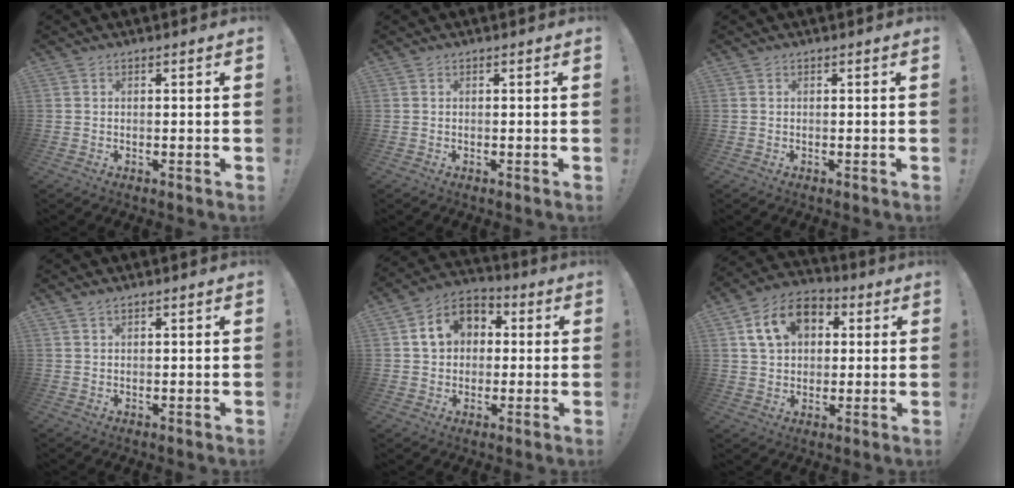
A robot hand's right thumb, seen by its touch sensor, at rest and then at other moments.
{"total": 0.0}
{"total": 0.0}
{"total": 1.1, "force": [1.0, 0.2, 0.6], "torque": [-0.006, -0.005, 0.017]}
{"total": 10.5, "force": [2.6, 8.7, 5.2], "torque": [-0.085, 0.011, 0.055]}
{"total": 13.8, "force": [5.1, 10.2, 7.7], "torque": [-0.118, -0.004, 0.101]}